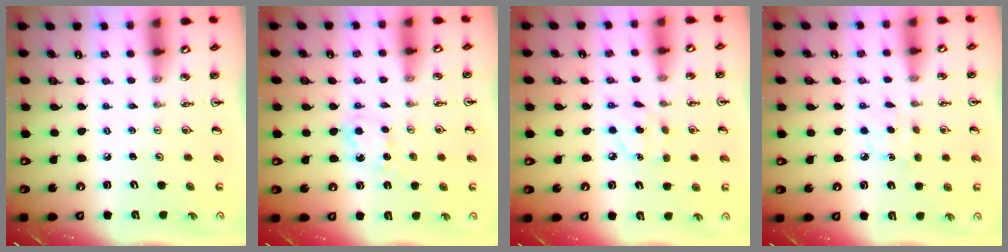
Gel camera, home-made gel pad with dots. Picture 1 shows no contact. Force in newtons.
{"total": 5.3, "press": 5.2, "slide": 0.9}
{"total": 4.1, "press": 4.1, "slide": 0.6}
{"total": 5.7, "press": 5.7, "slide": 0.7}